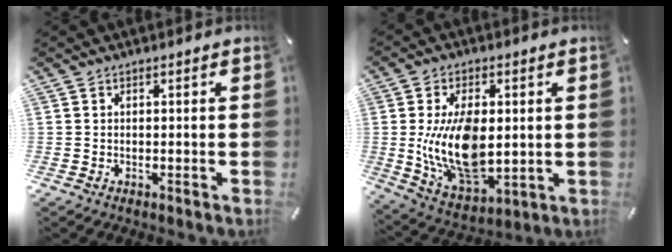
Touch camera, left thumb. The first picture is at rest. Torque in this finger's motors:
{"motor_torque": [2.59, 2.42, 1.40, -0.25, 0.31]}